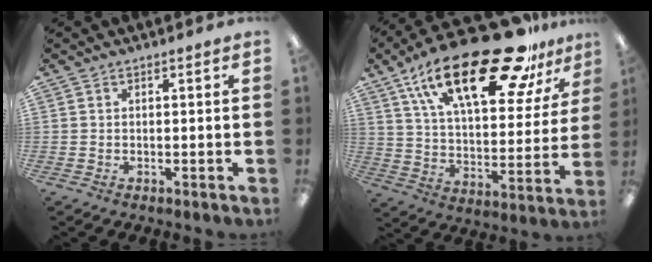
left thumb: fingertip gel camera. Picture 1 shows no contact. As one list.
[{"total": 29.0, "force": [18.5, 11.2, 19.3], "torque": [-0.312, -0.103, 0.307]}]